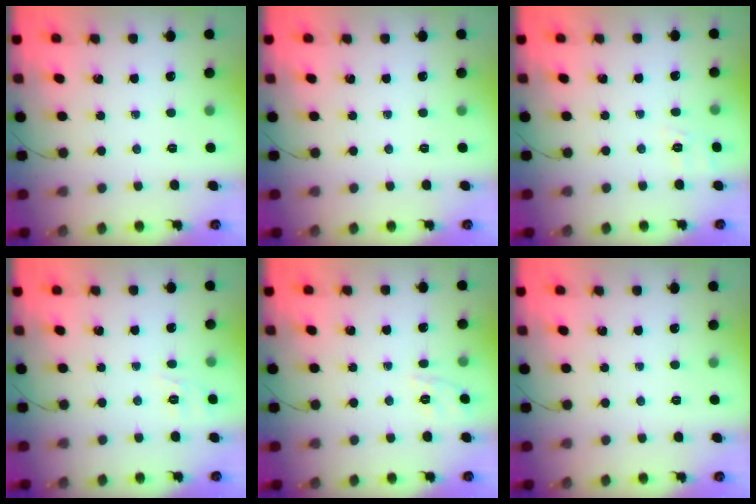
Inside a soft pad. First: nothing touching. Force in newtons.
{"total": 0.0}
{"total": 2.3, "press": 1.3, "slide": 1.9}
{"total": 5.8, "press": 5.5, "slide": 1.9}
{"total": 2.0, "press": 0.6, "slide": 1.9}
{"total": 0.0}